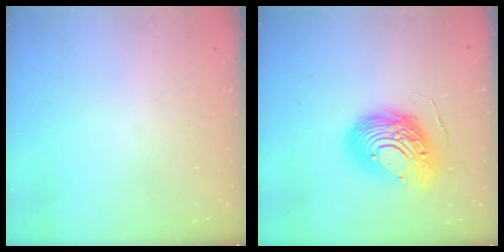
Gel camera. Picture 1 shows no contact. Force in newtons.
{"total": 16.1, "press": 16.1, "slide": 1.4}